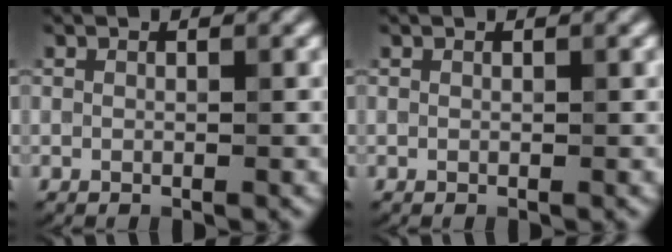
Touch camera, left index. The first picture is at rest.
{"total": 0.0}